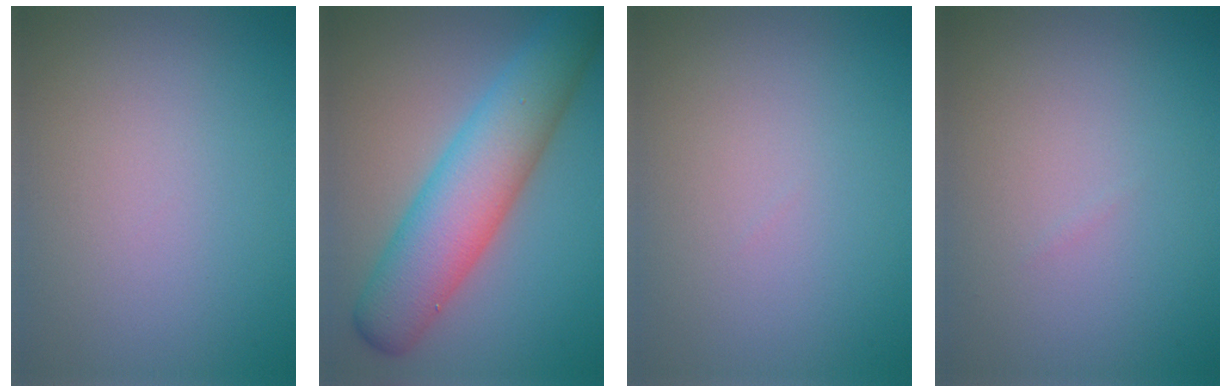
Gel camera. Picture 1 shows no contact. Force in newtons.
{"total": 8.5, "press": 8.5, "slide": 0.2}
{"total": 0.0}
{"total": 0.0}